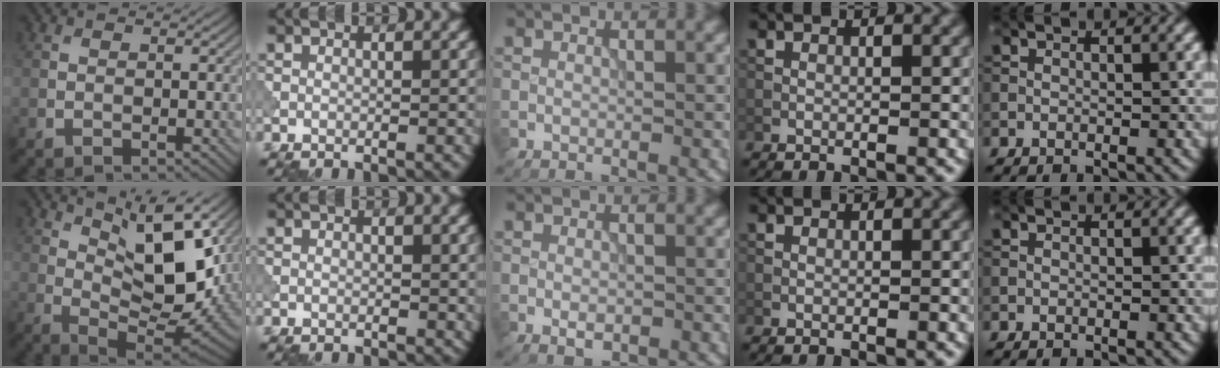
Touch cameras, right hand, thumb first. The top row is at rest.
{"thumb": {"total": 13.7, "force": [5.6, 5.0, 11.4], "torque": [-0.197, -0.002, 0.093]}, "index": {"total": 0.6, "force": [0.4, 0.5, 0.2], "torque": [0.000, 0.001, 0.005]}, "middle": {"total": 1.2, "force": [-0.3, 0.7, 0.9], "torque": [-0.015, -0.002, -0.006]}}